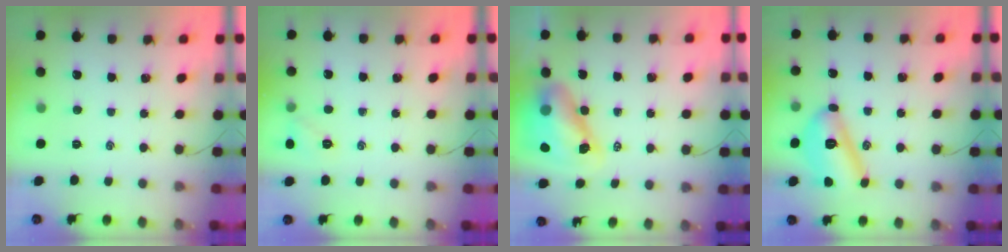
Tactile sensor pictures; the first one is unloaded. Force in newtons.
{"total": 5.4, "press": 5.2, "slide": 1.4}
{"total": 11.3, "press": 10.9, "slide": 2.7}
{"total": 13.0, "press": 12.9, "slide": 1.6}